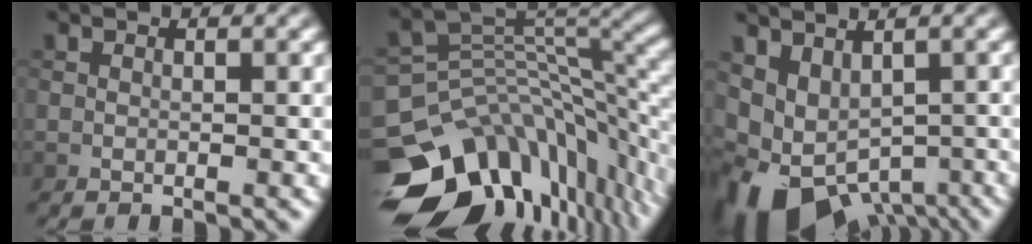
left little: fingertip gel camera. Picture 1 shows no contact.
{"total": 13.7, "force": [-7.2, 8.4, 8.2], "torque": [-0.173, -0.008, -0.107]}
{"total": 8.3, "force": [-3.6, 5.3, 5.2], "torque": [-0.090, -0.024, -0.036]}